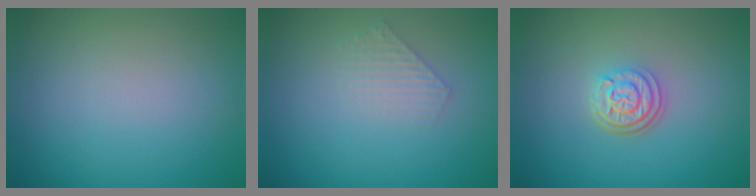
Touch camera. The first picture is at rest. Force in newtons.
{"total": 1.5, "press": 1.5, "slide": 0.3}
{"total": 3.1, "press": 2.4, "slide": 1.8}